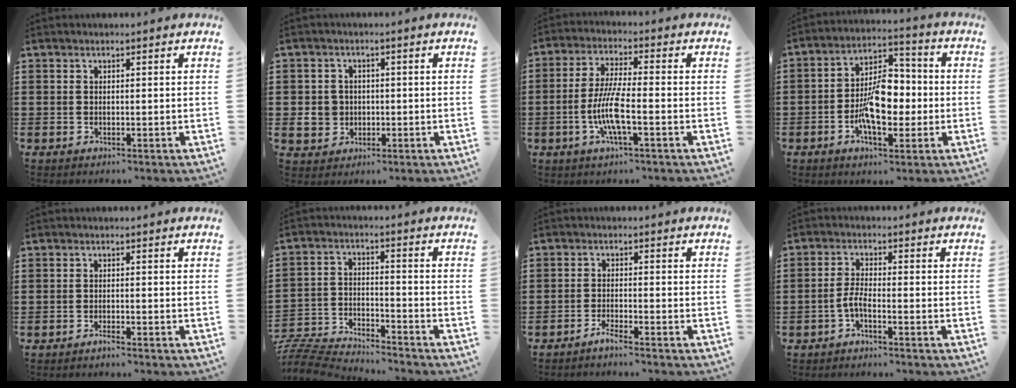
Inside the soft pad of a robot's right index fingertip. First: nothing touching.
{"total": 4.2, "force": [-0.6, 3.8, 1.5], "torque": [-0.048, 0.005, -0.015]}
{"total": 7.8, "force": [-2.4, 1.7, 7.3], "torque": [-0.163, -0.013, -0.053]}
{"total": 9.5, "force": [-1.8, 4.9, 7.9], "torque": [-0.141, 0.002, -0.037]}
{"total": 1.1, "force": [-1.0, -0.2, 0.5], "torque": [-0.009, -0.005, -0.017]}
{"total": 7.1, "force": [-7.1, 0.3, 0.5], "torque": [-0.028, 0.001, -0.146]}
{"total": 2.0, "force": [-1.9, -0.5, 0.6], "torque": [-0.010, 0.000, -0.034]}
{"total": 2.9, "force": [-1.6, 0.6, 2.4], "torque": [-0.065, -0.007, -0.036]}